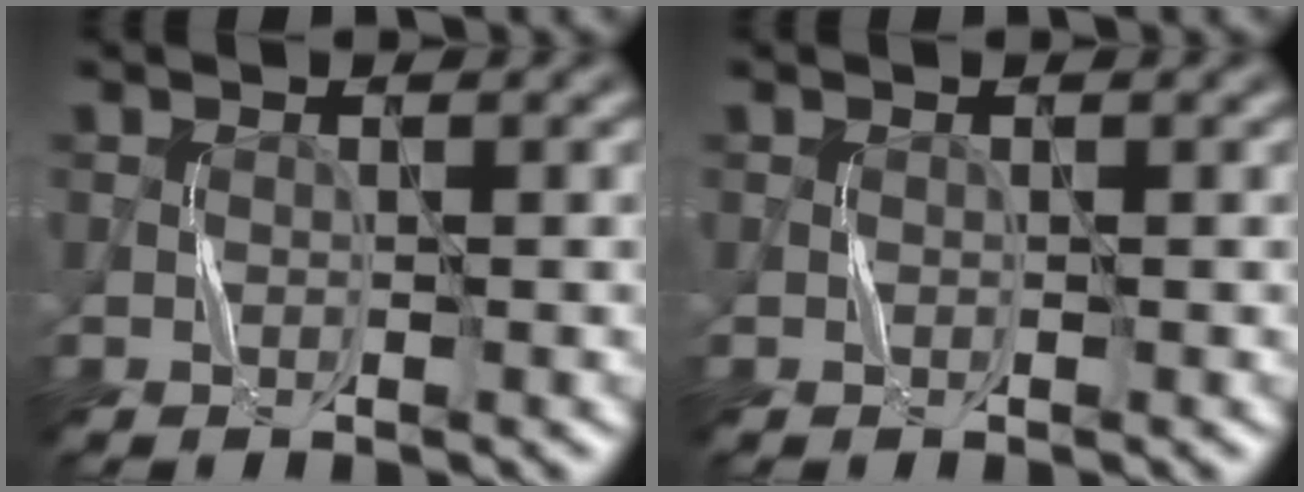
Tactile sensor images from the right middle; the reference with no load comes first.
{"total": 0.0}